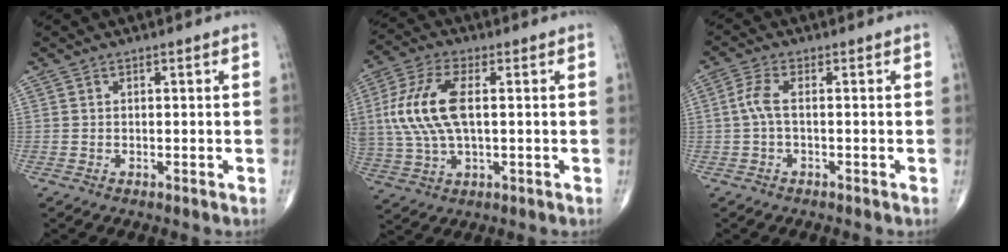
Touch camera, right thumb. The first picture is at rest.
{"total": 13.8, "force": [1.7, 6.6, 12.0], "torque": [-0.269, 0.009, 0.034]}
{"total": 3.6, "force": [-0.1, 1.2, 3.4], "torque": [-0.087, 0.007, -0.008]}